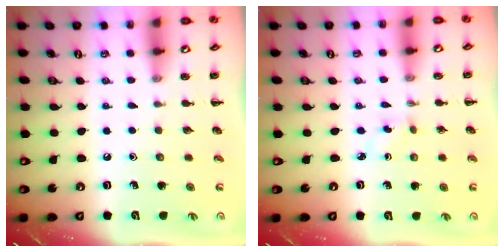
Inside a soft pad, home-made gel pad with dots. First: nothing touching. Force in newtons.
{"total": 1.5, "press": 1.3, "slide": 0.6}